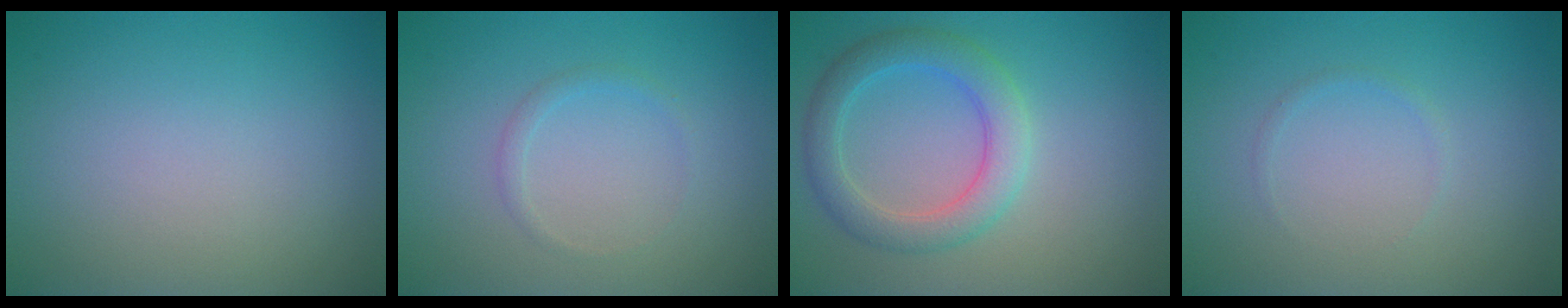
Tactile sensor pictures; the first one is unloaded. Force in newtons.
{"total": 0.9, "press": 0.9, "slide": 0.0}
{"total": 4.0, "press": 4.0, "slide": 0.2}
{"total": 0.5, "press": 0.5, "slide": 0.0}